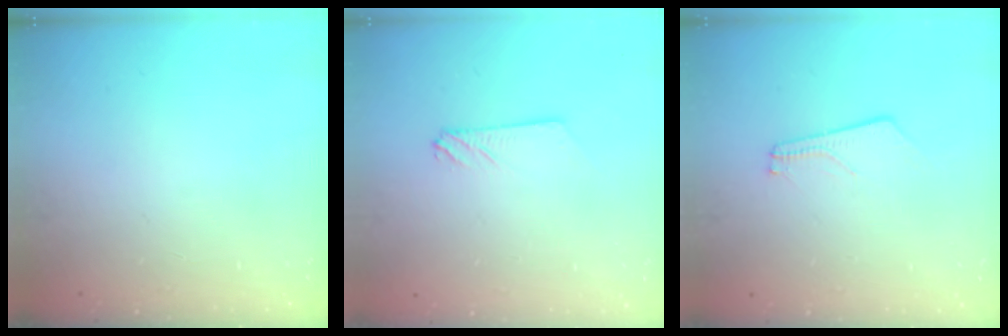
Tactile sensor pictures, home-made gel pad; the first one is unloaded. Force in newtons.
{"total": 2.7, "press": 2.7, "slide": 0.3}
{"total": 2.2, "press": 2.2, "slide": 0.3}